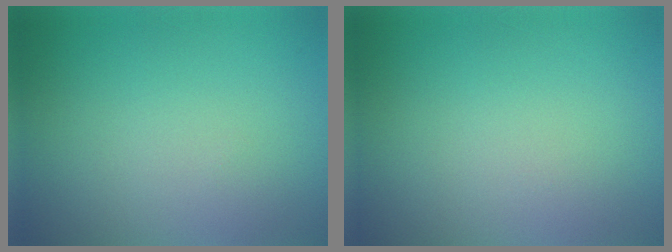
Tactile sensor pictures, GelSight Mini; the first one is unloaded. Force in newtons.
{"total": 0.0}